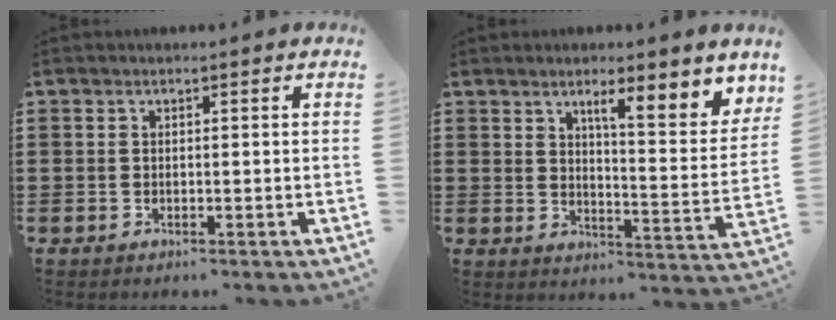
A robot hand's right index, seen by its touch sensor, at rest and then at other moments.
{"total": 6.2, "force": [4.3, 0.4, 4.5], "torque": [-0.069, -0.031, 0.062]}